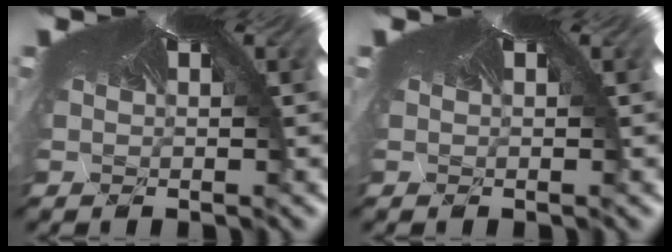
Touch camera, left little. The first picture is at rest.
{"total": 0.0}